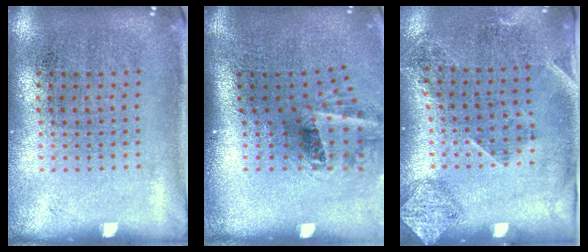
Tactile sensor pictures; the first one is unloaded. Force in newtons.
{"total": 1.6, "press": 1.2, "slide": 1.0}
{"total": 1.8, "press": 1.2, "slide": 1.3}